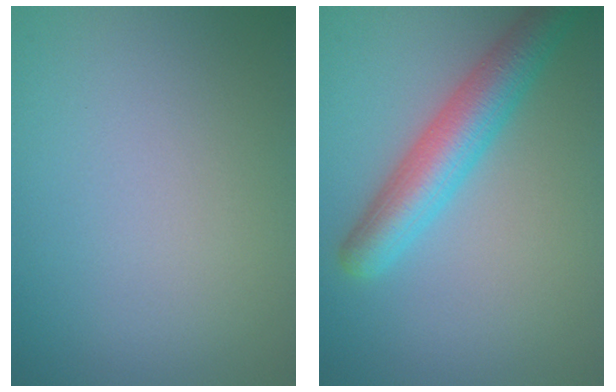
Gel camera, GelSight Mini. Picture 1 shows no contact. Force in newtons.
{"total": 5.0, "press": 5.0, "slide": 0.3}